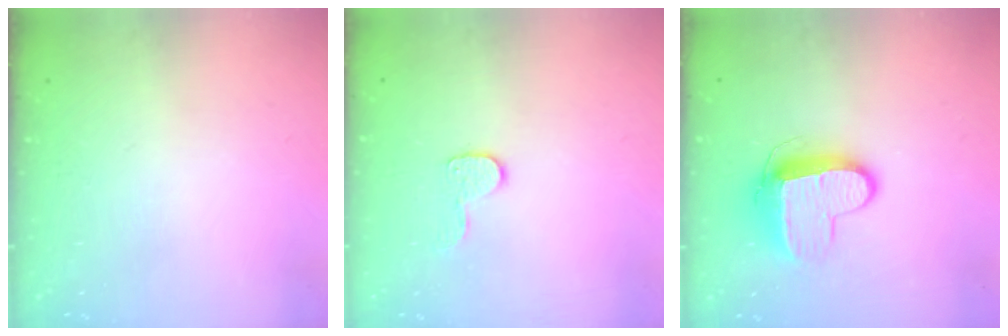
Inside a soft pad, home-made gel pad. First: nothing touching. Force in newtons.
{"total": 6.7, "press": 6.7, "slide": 0.4}
{"total": 10.8, "press": 10.8, "slide": 0.9}